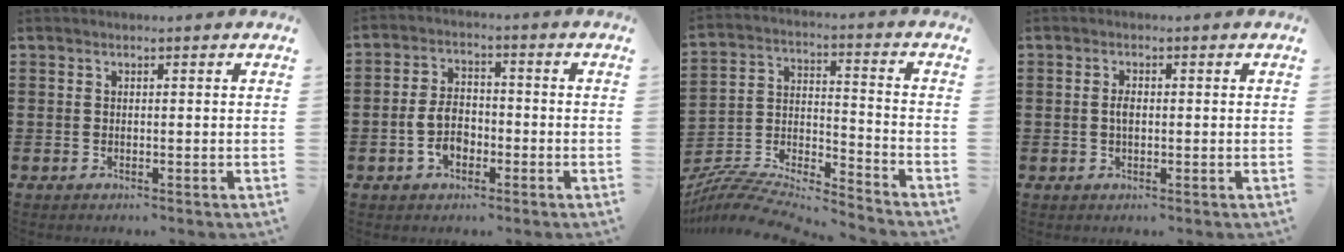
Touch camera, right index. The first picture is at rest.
{"total": 5.6, "force": [-1.8, 3.3, 4.1], "torque": [-0.095, 0.000, -0.037]}
{"total": 7.8, "force": [-7.4, 1.1, 2.1], "torque": [-0.047, -0.004, -0.151]}
{"total": 1.8, "force": [0.0, 0.8, 1.7], "torque": [-0.033, 0.002, -0.002]}